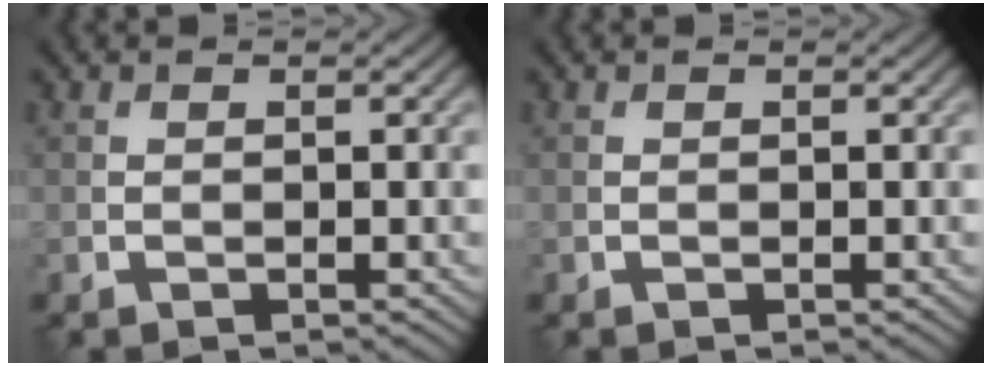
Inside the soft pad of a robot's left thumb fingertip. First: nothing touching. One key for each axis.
{"total": 0.0}